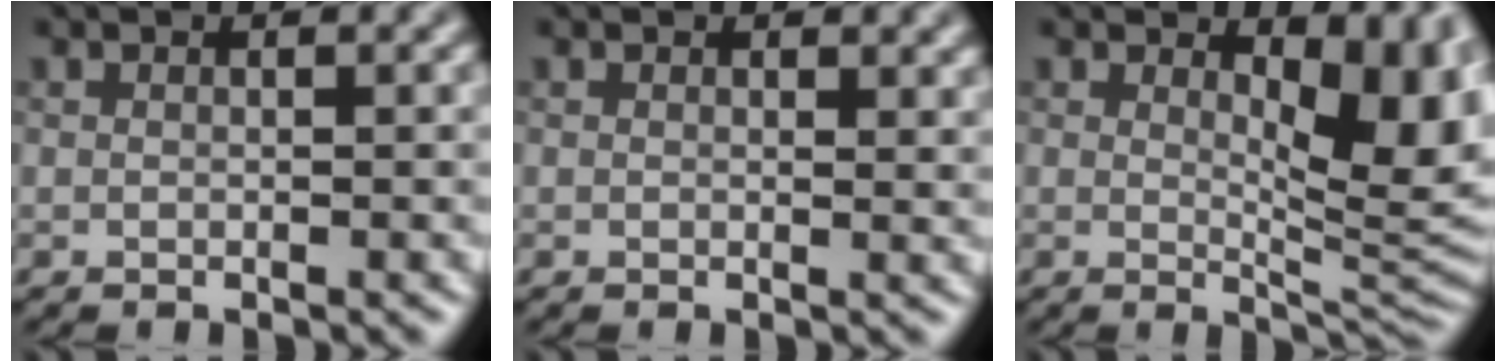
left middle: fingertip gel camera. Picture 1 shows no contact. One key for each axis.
{"total": 0.9, "fx": 0.6, "fy": 0.5, "fz": 0.6, "tx": -0.005, "ty": -0.004, "tz": 0.009}
{"total": 6.8, "fx": 2.0, "fy": 3.1, "fz": 5.7, "tx": -0.074, "ty": -0.014, "tz": 0.031}